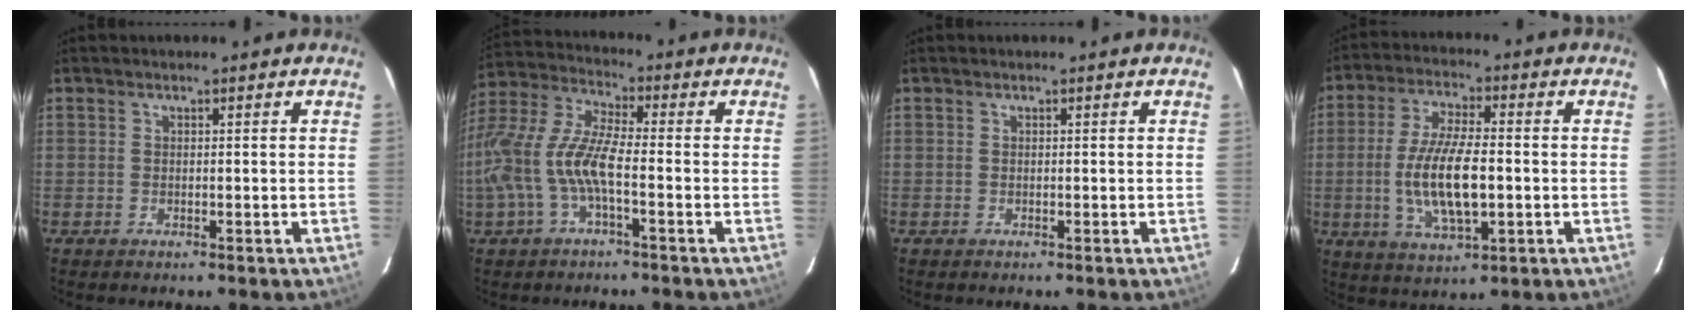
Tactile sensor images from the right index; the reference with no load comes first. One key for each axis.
{"total": 13.8, "fx": -3.6, "fy": 3.7, "fz": 12.8, "tx": -0.271, "ty": -0.001, "tz": -0.074}
{"total": 0.0}
{"total": 12.8, "fx": -1.7, "fy": 4.3, "fz": 11.9, "tx": -0.236, "ty": -0.007, "tz": -0.027}